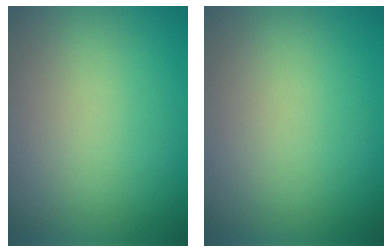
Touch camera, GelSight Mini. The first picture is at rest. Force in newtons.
{"total": 0.0}